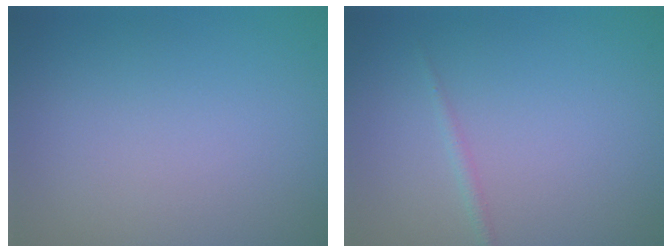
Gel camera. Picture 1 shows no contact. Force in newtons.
{"total": 0.7, "press": 0.7, "slide": 0.0}